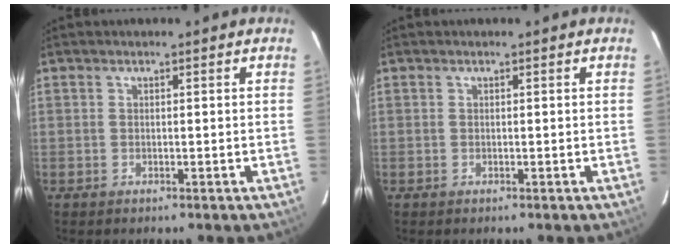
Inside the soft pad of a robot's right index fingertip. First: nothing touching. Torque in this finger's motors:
{"motor_torque": [0.00, 0.00, 0.03, 0.00]}